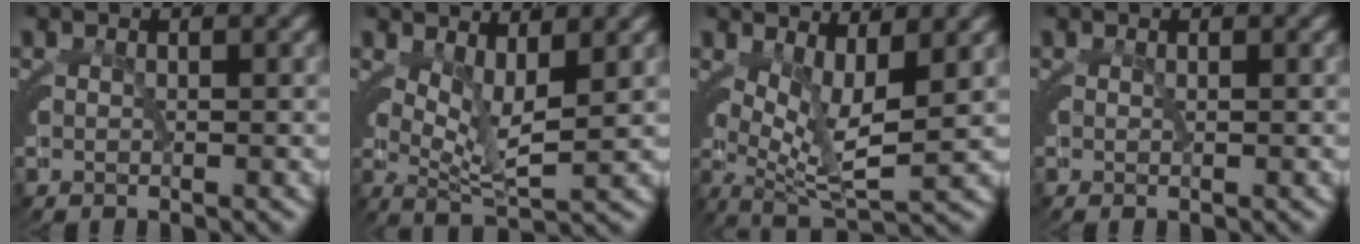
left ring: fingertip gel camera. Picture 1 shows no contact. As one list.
[{"total": 4.9, "force": [2.2, 1.1, 4.2], "torque": [-0.063, -0.010, 0.042]}, {"total": 7.0, "force": [1.5, 2.9, 6.3], "torque": [-0.100, -0.020, 0.035]}, {"total": 0.0}]